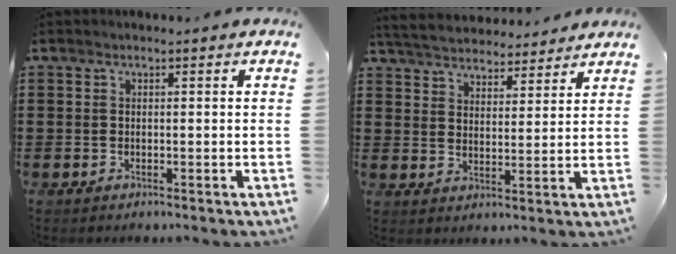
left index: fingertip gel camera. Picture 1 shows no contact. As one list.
[{"total": 4.8, "force": [4.7, 0.9, 0.5], "torque": [-0.034, -0.022, 0.082]}]